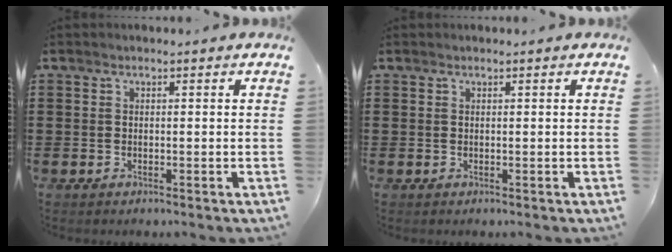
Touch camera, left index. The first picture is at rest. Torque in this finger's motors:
{"motor_torque": [-1.02, 1.11, -0.01, -0.01]}